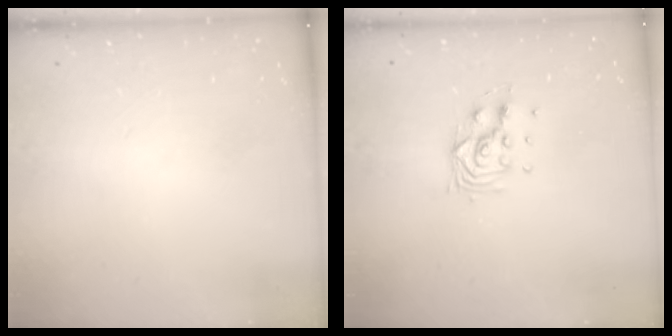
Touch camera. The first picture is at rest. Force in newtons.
{"total": 8.3, "press": 8.3, "slide": 0.7}